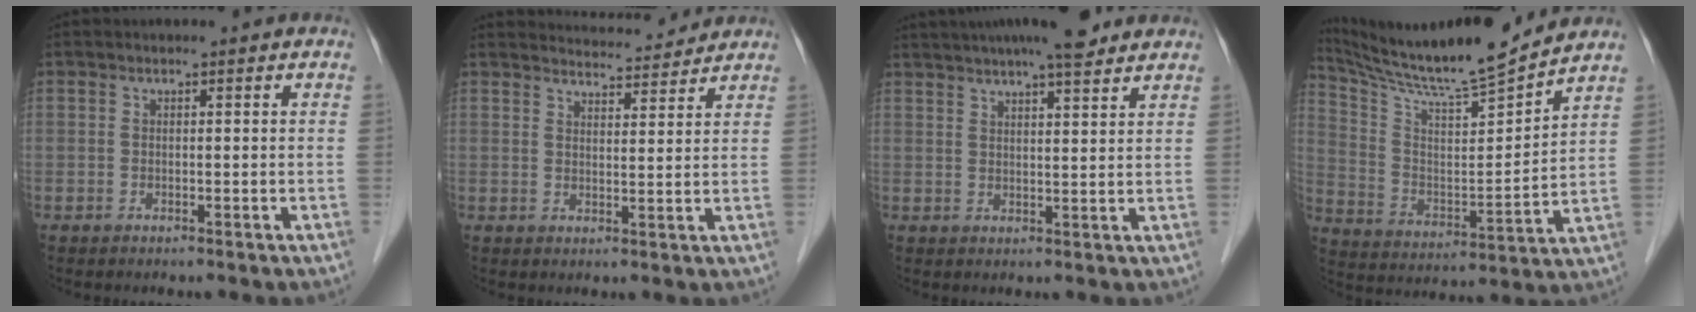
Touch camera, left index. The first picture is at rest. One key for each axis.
{"total": 7.5, "fx": 7.4, "fy": 0.6, "fz": 0.7, "tx": -0.014, "ty": 0.012, "tz": 0.098}
{"total": 12.7, "fx": 10.7, "fy": 1.4, "fz": 6.7, "tx": -0.109, "ty": 0.028, "tz": 0.151}
{"total": 16.9, "fx": 15.9, "fy": -1.0, "fz": 5.6, "tx": -0.118, "ty": -0.023, "tz": 0.274}